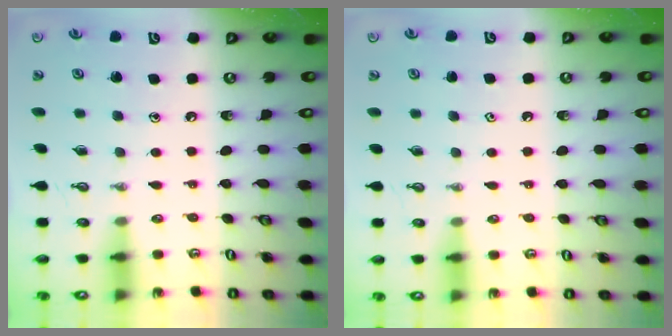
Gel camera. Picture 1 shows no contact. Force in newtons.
{"total": 0.9, "press": 0.6, "slide": 0.7}